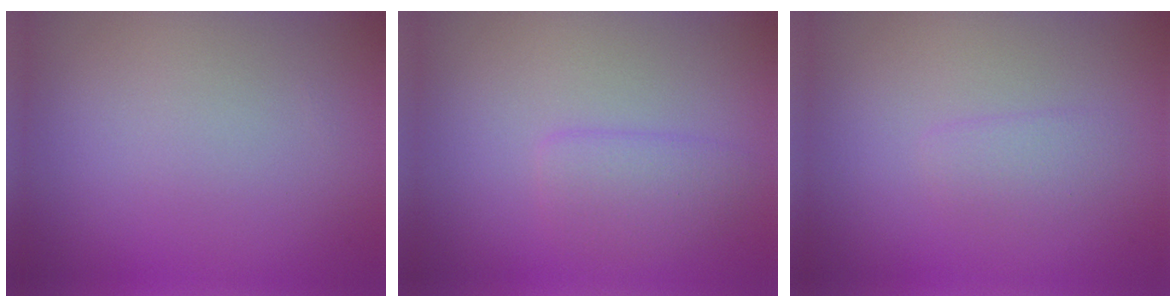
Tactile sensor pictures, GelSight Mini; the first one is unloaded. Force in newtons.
{"total": 1.9, "press": 1.9, "slide": 0.1}
{"total": 1.2, "press": 1.2, "slide": 0.0}